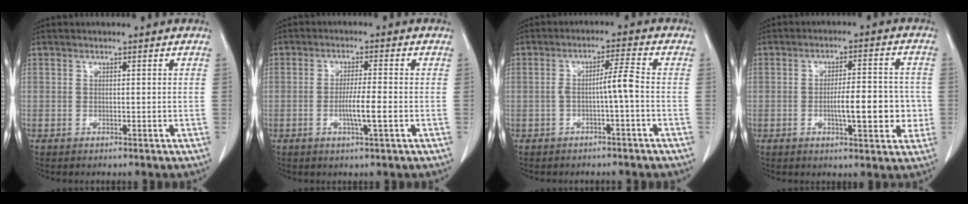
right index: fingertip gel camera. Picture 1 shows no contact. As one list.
[{"total": 4.7, "force": [-1.2, -0.2, 4.6], "torque": [-0.082, -0.007, -0.023]}, {"total": 3.9, "force": [-1.0, -0.4, 3.7], "torque": [-0.064, 0.012, -0.015]}, {"total": 8.6, "force": [-1.5, 2.3, 8.2], "torque": [-0.122, 0.010, -0.020]}]